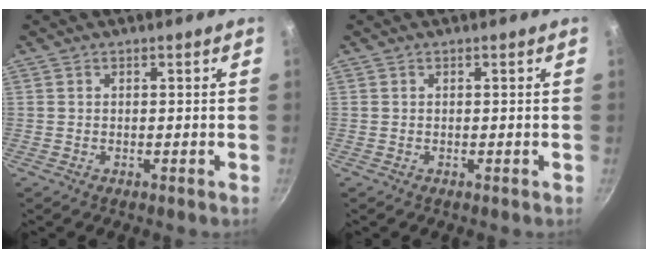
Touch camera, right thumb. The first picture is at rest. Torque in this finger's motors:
{"motor_torque": [0.00, 0.00, -0.15, 0.12, 0.00]}